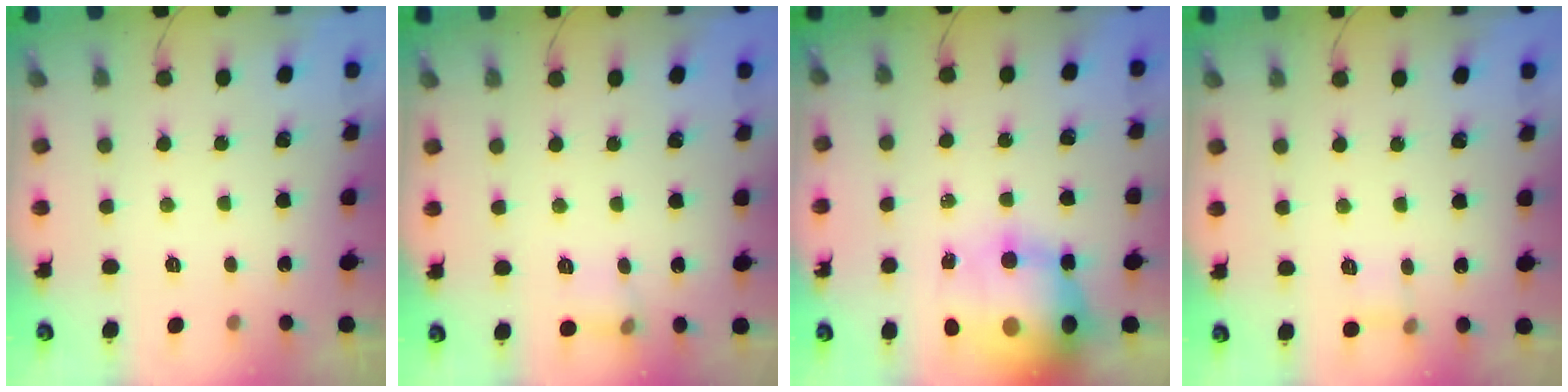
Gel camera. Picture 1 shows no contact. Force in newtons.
{"total": 7.5, "press": 7.3, "slide": 1.8}
{"total": 20.3, "press": 19.7, "slide": 4.7}
{"total": 5.0, "press": 4.8, "slide": 1.3}